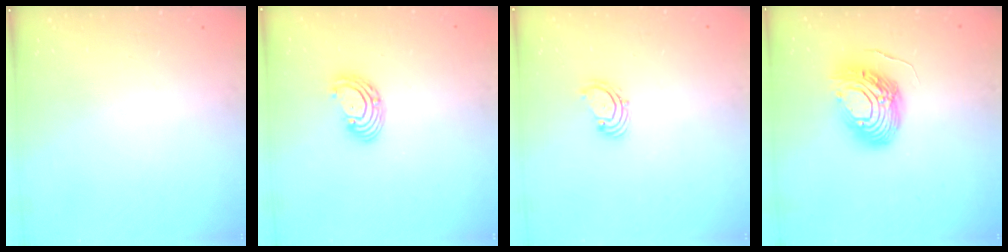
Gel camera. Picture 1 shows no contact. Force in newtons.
{"total": 5.2, "press": 5.2, "slide": 0.5}
{"total": 2.2, "press": 2.1, "slide": 0.7}
{"total": 12.2, "press": 12.0, "slide": 2.4}